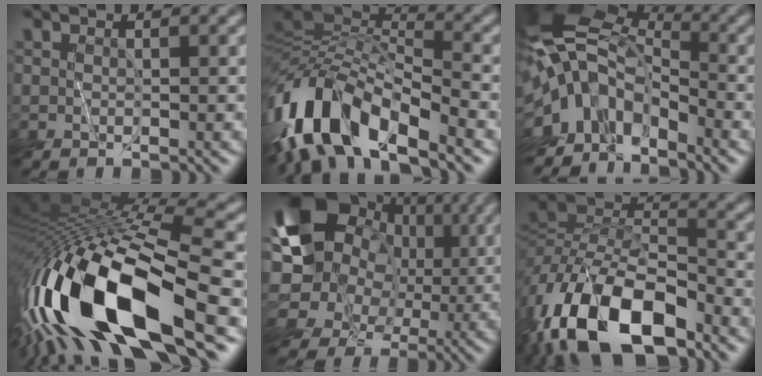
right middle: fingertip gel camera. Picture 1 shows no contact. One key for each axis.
{"total": 10.5, "fx": -6.5, "fy": 4.0, "fz": 7.3, "tx": -0.129, "ty": 0.008, "tz": -0.128}
{"total": 10.6, "fx": -3.7, "fy": 6.9, "fz": 7.2, "tx": -0.125, "ty": 0.004, "tz": -0.083}
{"total": 16.1, "fx": -7.6, "fy": 4.8, "fz": 13.4, "tx": -0.256, "ty": -0.001, "tz": -0.136}
{"total": 10.9, "fx": 2.0, "fy": 9.2, "fz": 5.6, "tx": -0.110, "ty": 0.005, "tz": 0.013}
{"total": 13.5, "fx": -8.2, "fy": 6.4, "fz": 8.6, "tx": -0.172, "ty": -0.002, "tz": -0.161}